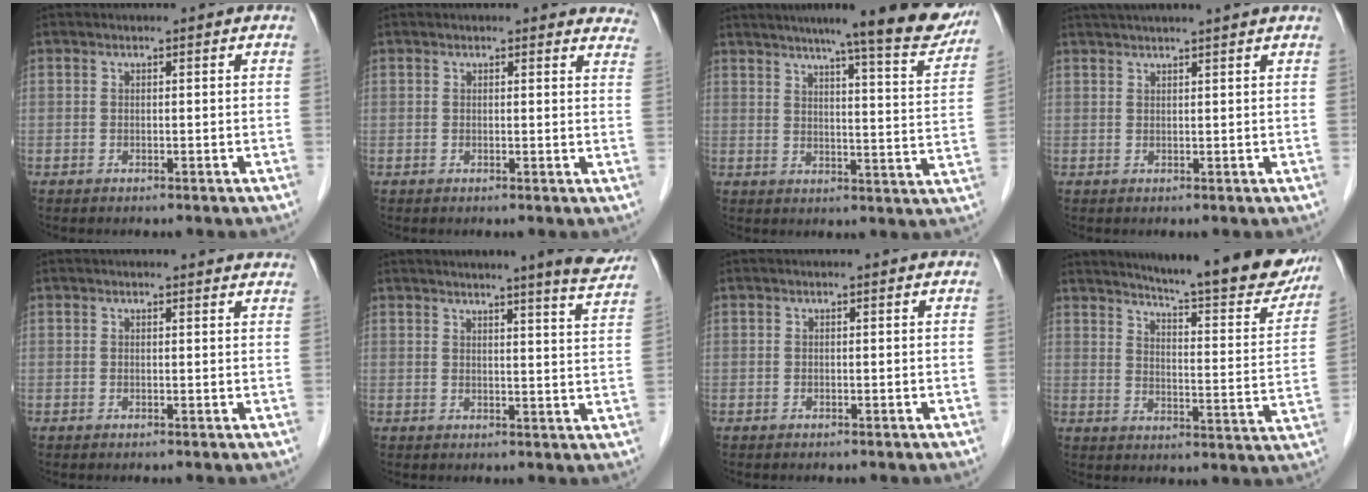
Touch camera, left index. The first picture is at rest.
{"total": 7.0, "force": [6.6, 1.8, 1.4], "torque": [0.018, -0.012, 0.038]}
{"total": 17.4, "force": [14.8, 0.5, 9.1], "torque": [-0.111, -0.027, 0.178]}
{"total": 8.4, "force": [7.3, -0.8, 3.9], "torque": [-0.059, 0.035, 0.095]}
{"total": 5.9, "force": [5.5, 1.0, 1.8], "torque": [-0.015, 0.016, 0.049]}
{"total": 9.0, "force": [7.9, -0.7, 4.3], "torque": [-0.054, -0.019, 0.079]}
{"total": 0.0}
{"total": 22.0, "force": [19.7, 2.0, 9.7], "torque": [-0.135, -0.067, 0.243]}